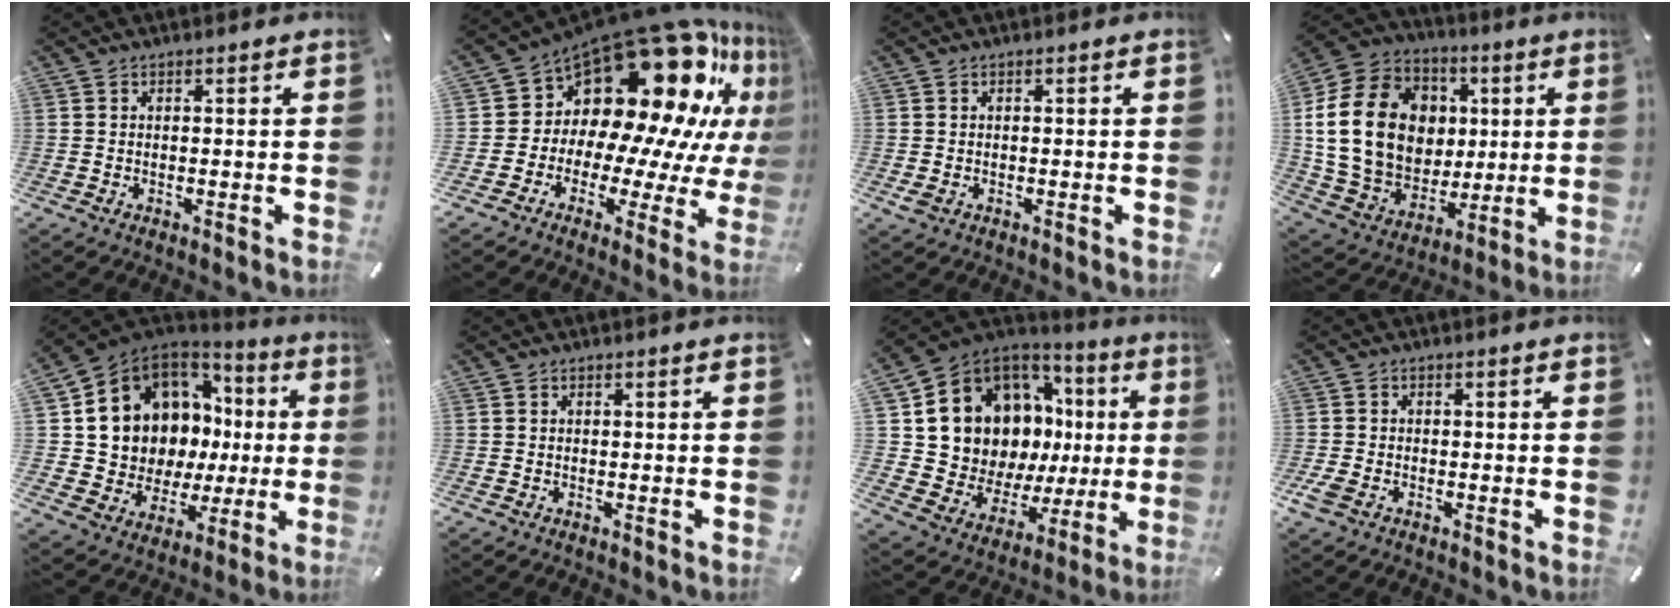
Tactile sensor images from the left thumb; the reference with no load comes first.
{"total": 23.5, "force": [13.8, 12.9, 14.0], "torque": [-0.192, -0.152, 0.254]}
{"total": 1.2, "force": [-0.2, 0.8, 0.9], "torque": [-0.015, 0.001, -0.003]}
{"total": 22.5, "force": [3.6, 18.2, 12.6], "torque": [-0.253, 0.004, 0.073]}
{"total": 11.0, "force": [4.3, 9.8, 2.7], "torque": [-0.064, -0.068, 0.100]}
{"total": 0.0}
{"total": 13.6, "force": [5.4, 11.0, 5.9], "torque": [-0.123, -0.075, 0.121]}
{"total": 2.6, "force": [-1.4, 1.4, 1.6], "torque": [-0.044, -0.004, -0.029]}